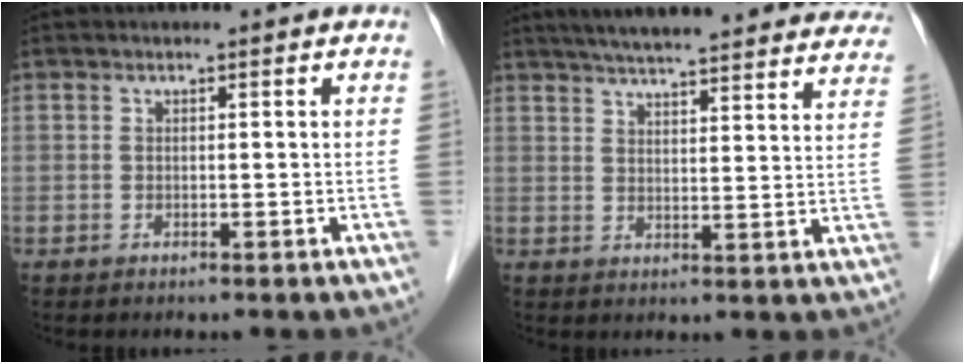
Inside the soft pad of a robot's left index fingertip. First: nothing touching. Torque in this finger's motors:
{"motor_torque": [0.09, -0.46, 0.75, 0.14]}